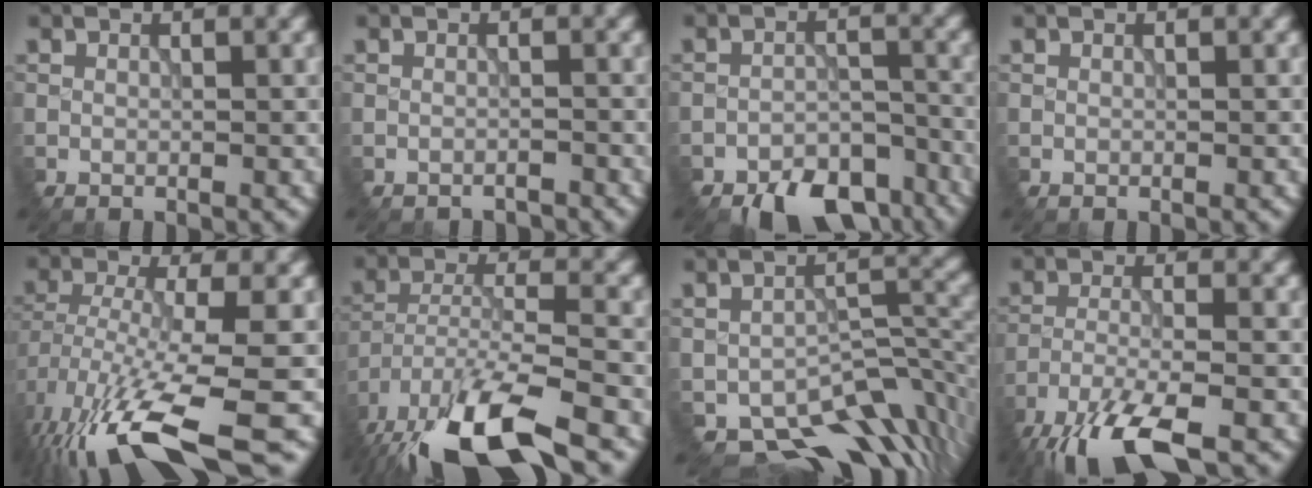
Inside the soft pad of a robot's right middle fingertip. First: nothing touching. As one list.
[{"total": 1.6, "force": [-1.6, 0.0, -0.2], "torque": [0.007, -0.008, -0.026]}, {"total": 8.9, "force": [-7.4, 3.4, 3.4], "torque": [-0.035, -0.022, -0.104]}, {"total": 0.0}, {"total": 11.3, "force": [-6.3, 3.1, 8.9], "torque": [-0.186, -0.032, -0.096]}, {"total": 12.9, "force": [-9.5, 3.8, 7.8], "torque": [-0.167, -0.020, -0.160]}, {"total": 8.5, "force": [-5.3, 4.4, 5.0], "torque": [-0.060, -0.025, -0.078]}, {"total": 9.6, "force": [-7.4, 2.1, 5.7], "torque": [-0.116, -0.015, -0.138]}]